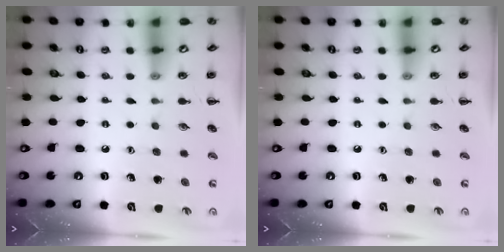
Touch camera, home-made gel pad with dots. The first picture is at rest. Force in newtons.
{"total": 0.0}